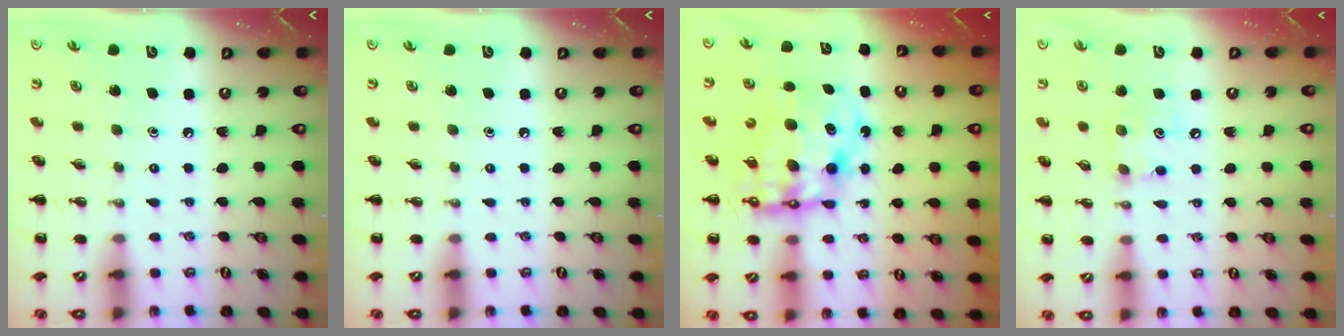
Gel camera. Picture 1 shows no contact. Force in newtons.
{"total": 0.0}
{"total": 12.2, "press": 11.8, "slide": 3.3}
{"total": 6.4, "press": 6.4, "slide": 0.6}